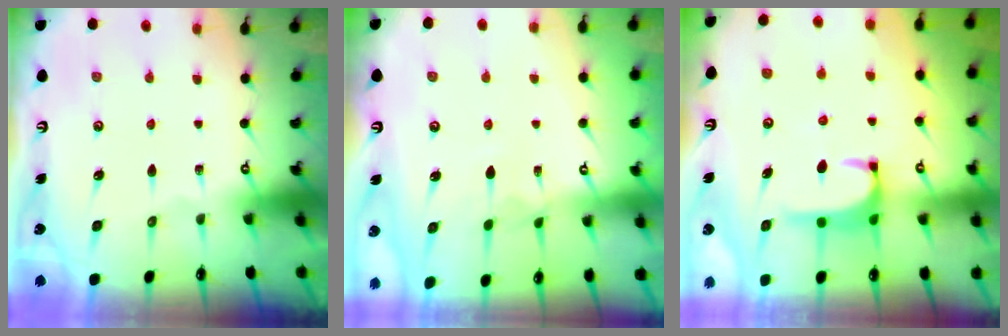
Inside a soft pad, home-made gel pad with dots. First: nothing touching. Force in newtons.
{"total": 1.2, "press": 1.1, "slide": 0.5}
{"total": 1.3, "press": 1.2, "slide": 0.5}